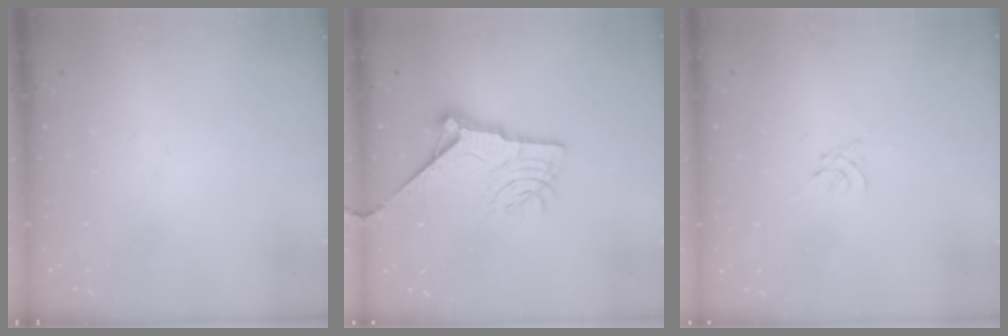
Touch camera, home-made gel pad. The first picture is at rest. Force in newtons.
{"total": 12.8, "press": 12.7, "slide": 1.3}
{"total": 0.0}